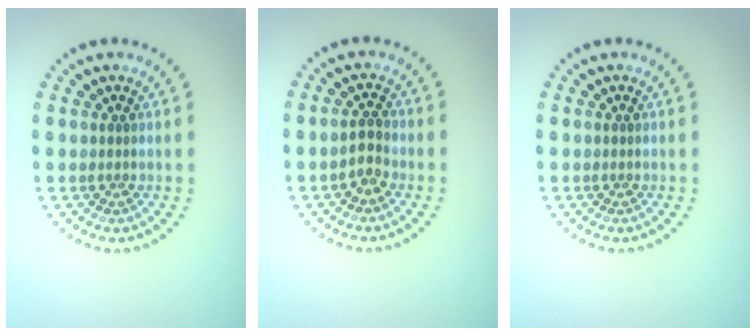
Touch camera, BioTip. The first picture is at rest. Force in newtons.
{"total": 1.8, "press": 1.7, "slide": 0.5}
{"total": 0.0}